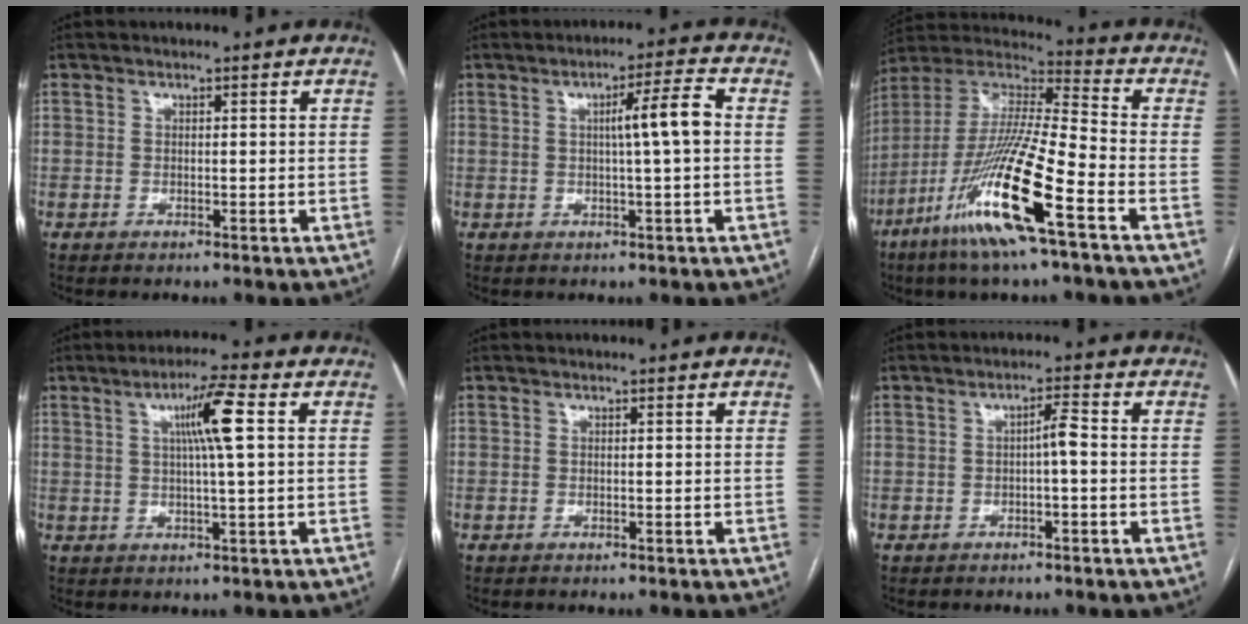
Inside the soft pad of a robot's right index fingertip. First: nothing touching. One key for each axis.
{"total": 6.0, "fx": 0.5, "fy": -0.3, "fz": 6.0, "tx": -0.094, "ty": 0.008, "tz": 0.007}
{"total": 19.2, "fx": -9.1, "fy": 0.6, "fz": 16.9, "tx": -0.366, "ty": -0.038, "tz": -0.182}
{"total": 7.2, "fx": 1.9, "fy": -0.3, "fz": 7.0, "tx": -0.122, "ty": 0.005, "tz": 0.031}
{"total": 0.0}
{"total": 3.1, "fx": -0.4, "fy": 0.4, "fz": 3.0, "tx": -0.048, "ty": 0.010, "tz": -0.007}